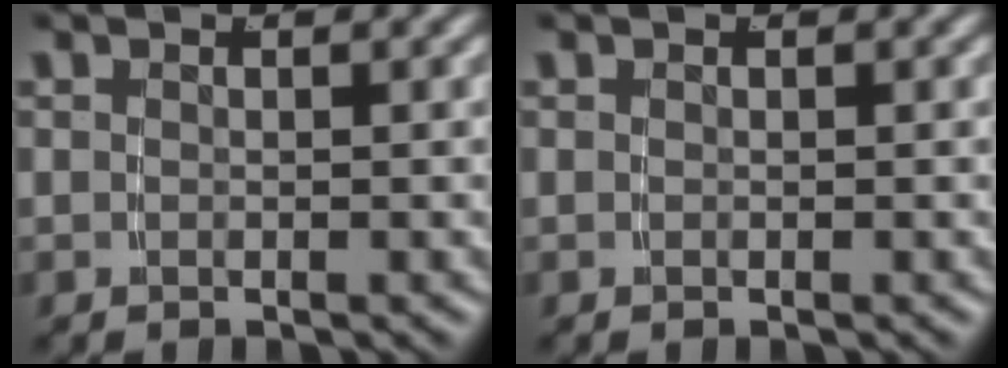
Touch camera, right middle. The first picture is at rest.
{"total": 0.0}